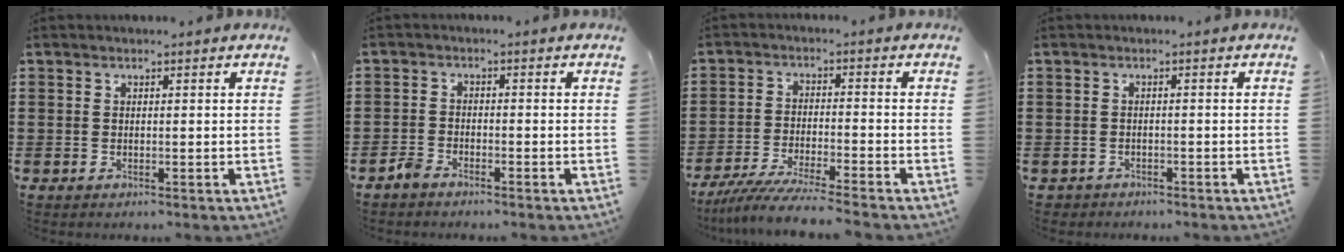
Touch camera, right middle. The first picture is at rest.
{"total": 2.1, "force": [-1.9, 0.4, 0.6], "torque": [-0.030, -0.001, -0.044]}
{"total": 5.4, "force": [-4.9, -1.0, 2.0], "torque": [-0.046, -0.022, -0.096]}
{"total": 0.6, "force": [-0.5, -0.2, -0.3], "torque": [0.005, 0.002, -0.013]}